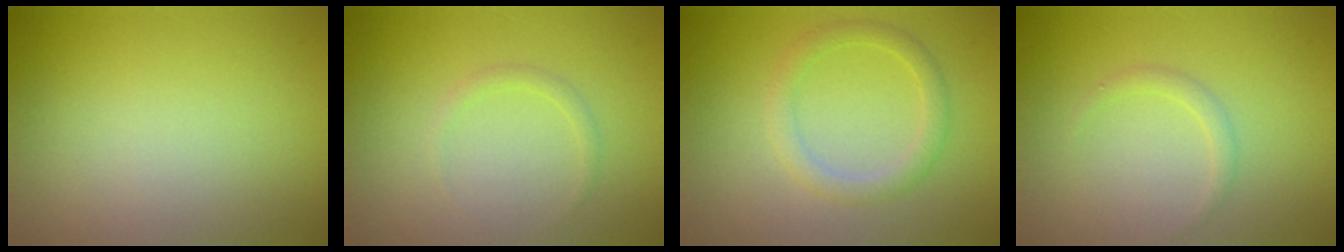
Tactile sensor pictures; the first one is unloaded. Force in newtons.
{"total": 0.8, "press": 0.8, "slide": 0.0}
{"total": 2.1, "press": 2.1, "slide": 0.1}
{"total": 1.0, "press": 1.0, "slide": 0.0}